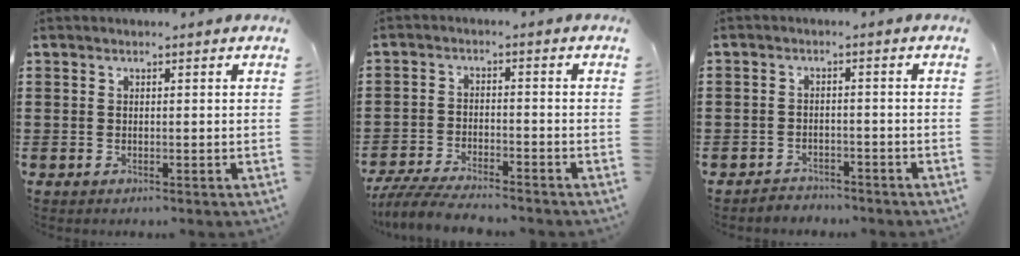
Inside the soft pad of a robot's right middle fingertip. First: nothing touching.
{"total": 5.3, "force": [-5.1, 0.4, 1.7], "torque": [-0.046, -0.008, -0.104]}
{"total": 2.6, "force": [-2.5, 0.6, -0.4], "torque": [0.000, 0.003, -0.059]}